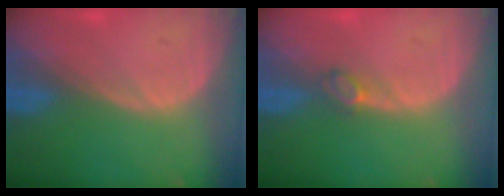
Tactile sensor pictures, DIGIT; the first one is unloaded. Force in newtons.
{"total": 1.6, "press": 1.6, "slide": 0.2}